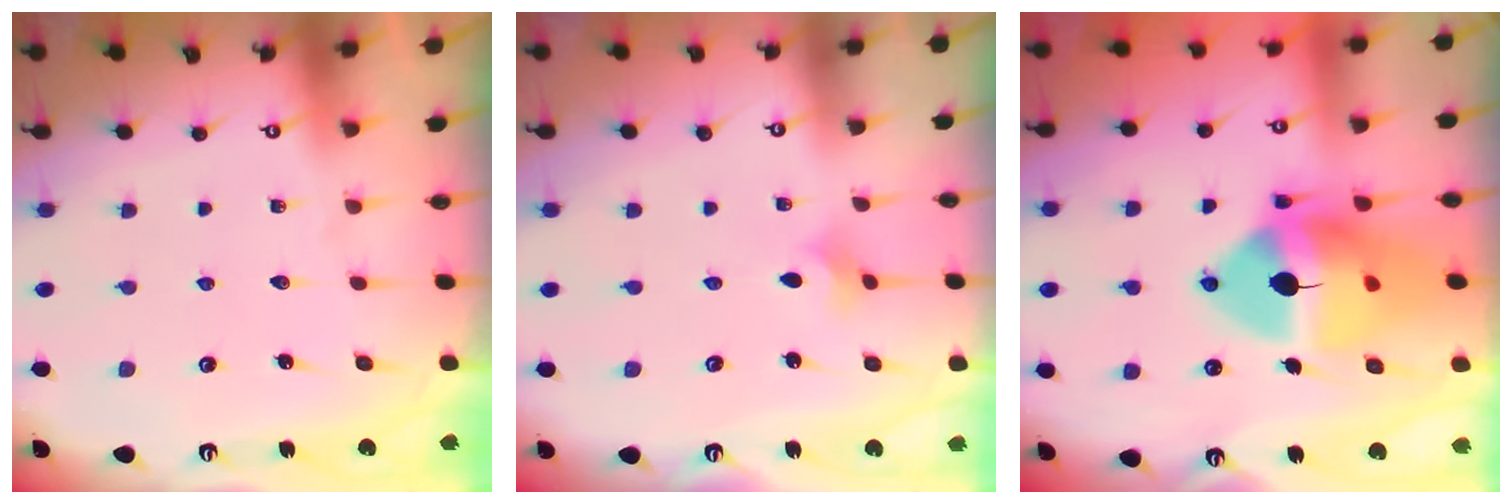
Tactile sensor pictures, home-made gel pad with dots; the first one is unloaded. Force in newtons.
{"total": 2.3, "press": 2.2, "slide": 0.5}
{"total": 19.9, "press": 19.7, "slide": 2.5}